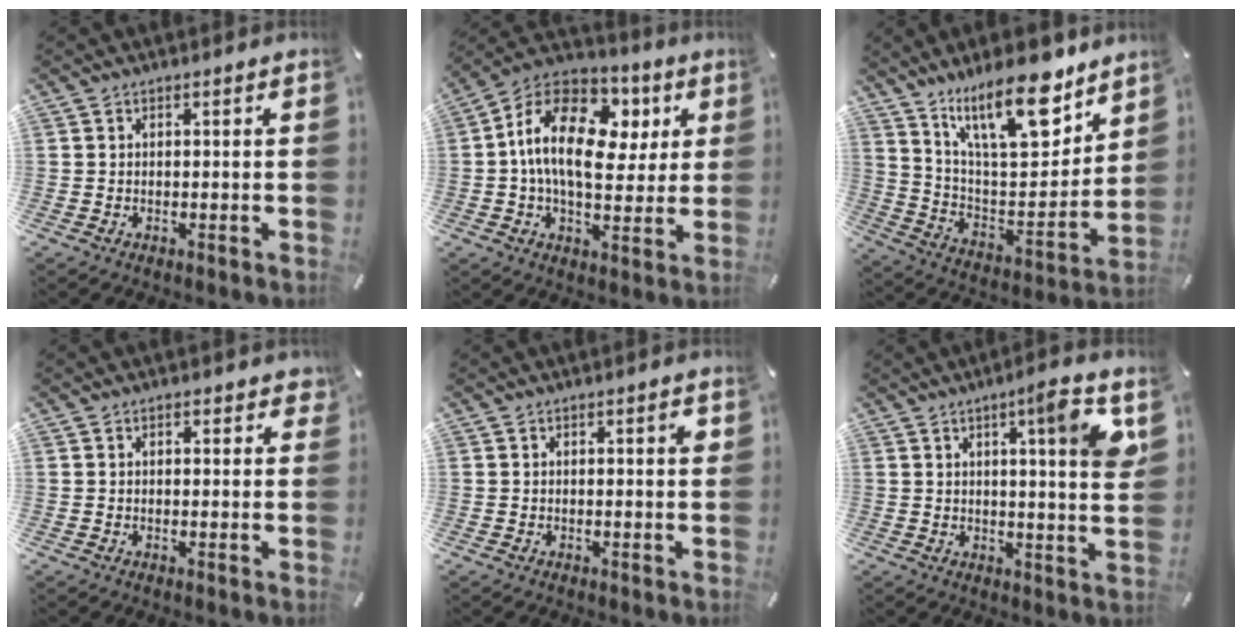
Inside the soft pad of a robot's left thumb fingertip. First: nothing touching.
{"total": 18.8, "force": [4.1, 11.4, 14.3], "torque": [-0.277, -0.009, 0.065]}
{"total": 20.9, "force": [14.5, 7.8, 12.9], "torque": [-0.203, -0.093, 0.243]}
{"total": 1.9, "force": [1.0, 1.2, 1.1], "torque": [-0.007, -0.001, 0.012]}
{"total": 1.8, "force": [0.7, 0.3, 1.6], "torque": [-0.032, 0.004, 0.010]}
{"total": 10.0, "force": [4.8, 0.7, 8.8], "torque": [-0.119, -0.027, 0.064]}